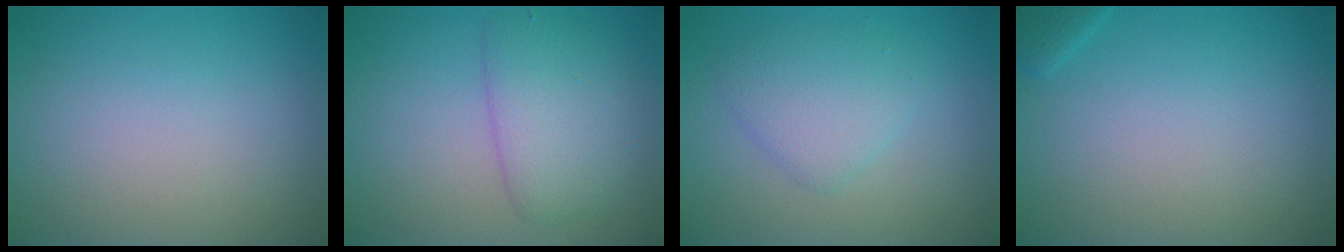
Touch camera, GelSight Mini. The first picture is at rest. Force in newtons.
{"total": 4.3, "press": 4.3, "slide": 0.0}
{"total": 2.9, "press": 2.9, "slide": 0.0}
{"total": 1.1, "press": 1.1, "slide": 0.1}